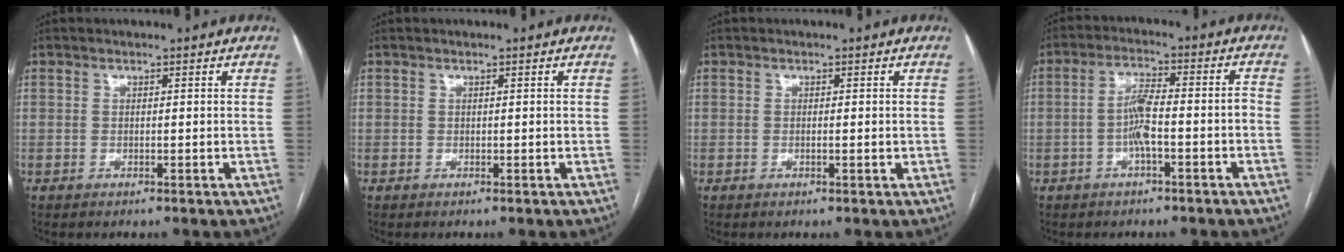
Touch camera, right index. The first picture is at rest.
{"total": 0.0}
{"total": 1.2, "force": [-0.2, 0.0, 1.1], "torque": [-0.020, -0.002, -0.001]}
{"total": 6.0, "force": [-2.0, 1.0, 5.5], "torque": [-0.108, 0.023, -0.032]}